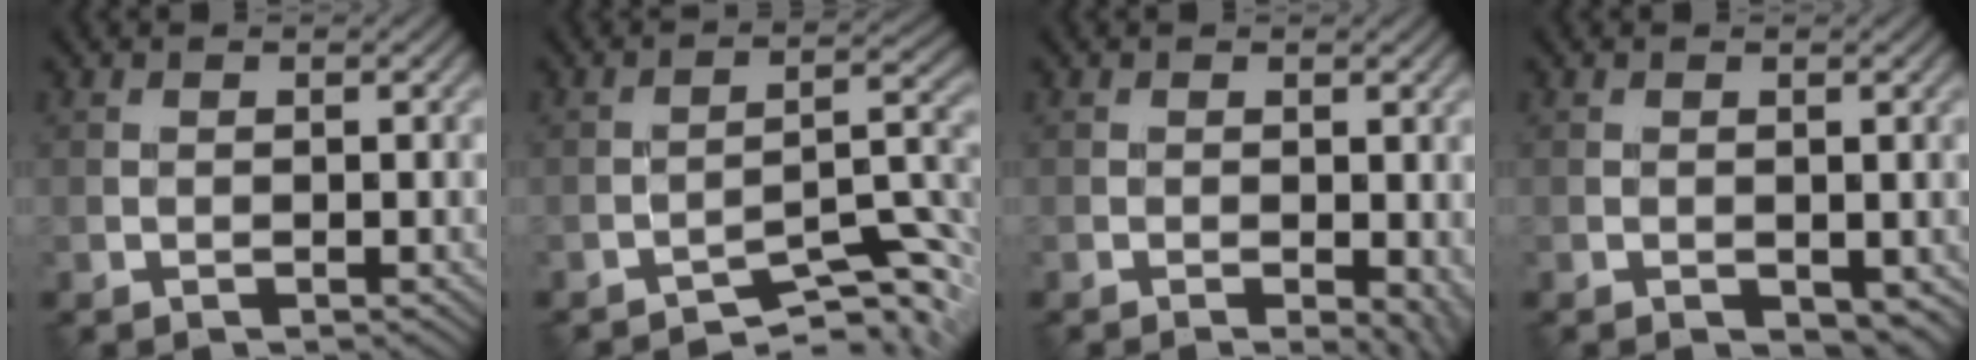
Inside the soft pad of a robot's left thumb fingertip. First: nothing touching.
{"total": 8.0, "force": [-6.7, 1.1, 4.3], "torque": [-0.058, 0.014, -0.107]}
{"total": 3.2, "force": [-1.1, 0.9, 2.9], "torque": [-0.035, -0.009, -0.009]}
{"total": 2.2, "force": [-0.7, 1.2, 1.7], "torque": [-0.022, -0.008, -0.002]}